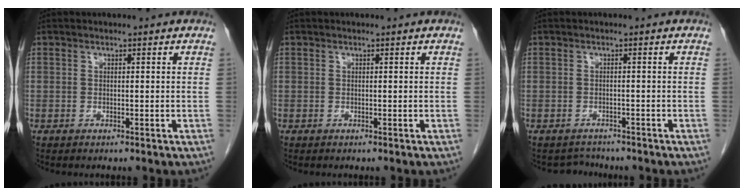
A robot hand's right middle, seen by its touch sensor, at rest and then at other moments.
{"total": 0.0}
{"total": 2.1, "force": [-1.9, 0.7, -0.5], "torque": [0.005, -0.005, -0.028]}